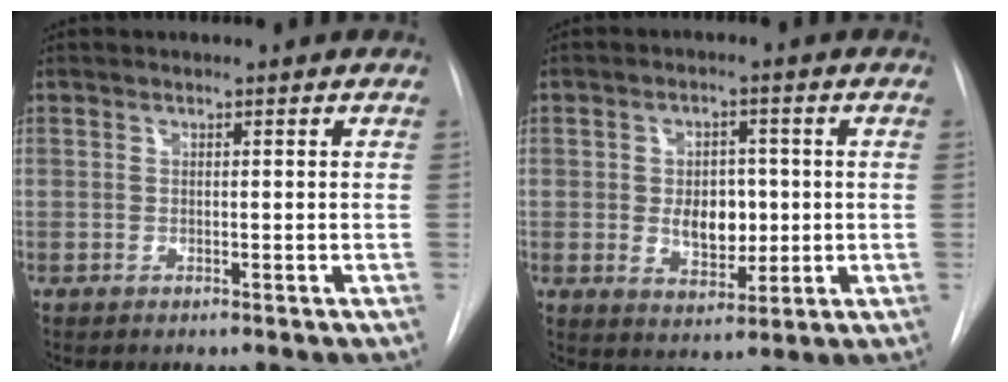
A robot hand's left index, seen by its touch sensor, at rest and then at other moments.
{"total": 6.4, "force": [0.0, 4.2, 4.9], "torque": [-0.073, 0.004, 0.009]}